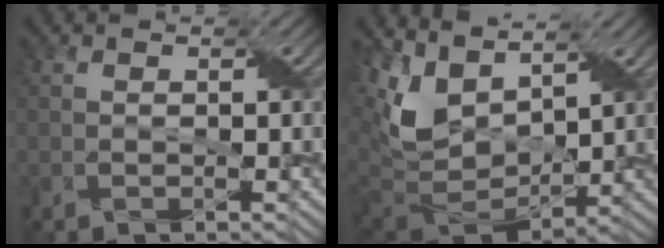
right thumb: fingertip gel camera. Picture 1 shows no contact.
{"total": 11.2, "force": [4.6, 6.6, 7.9], "torque": [-0.208, 0.007, 0.089]}